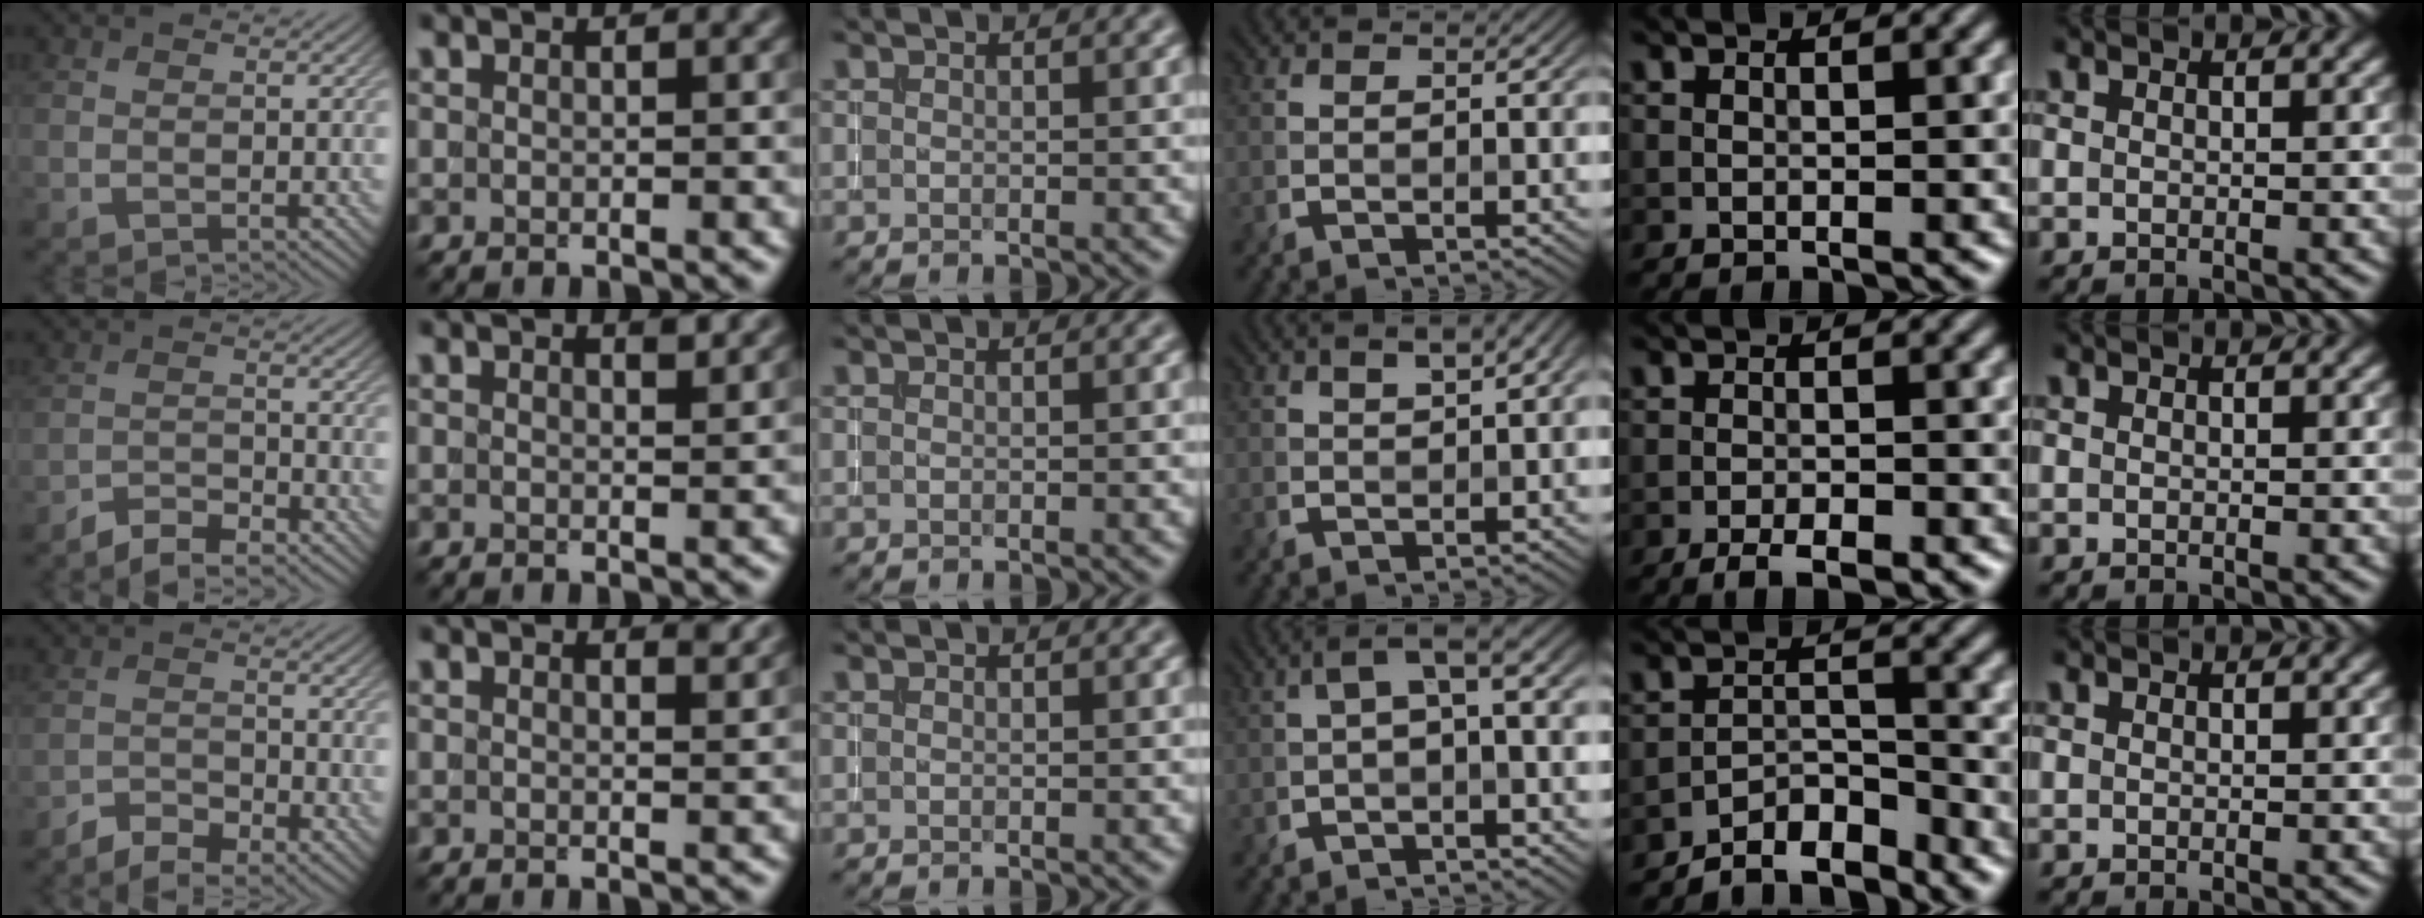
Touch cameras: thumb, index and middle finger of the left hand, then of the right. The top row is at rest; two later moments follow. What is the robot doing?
{"motion": "pour", "object": "almond"}